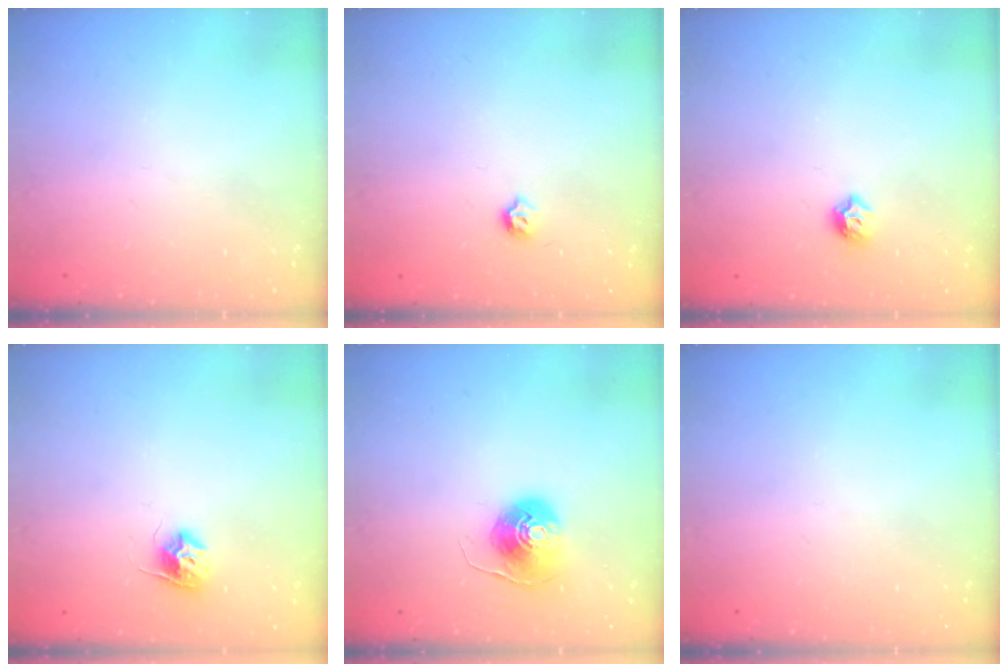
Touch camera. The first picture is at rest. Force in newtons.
{"total": 3.4, "press": 3.3, "slide": 0.5}
{"total": 5.6, "press": 5.6, "slide": 0.8}
{"total": 8.3, "press": 8.2, "slide": 0.6}
{"total": 8.5, "press": 8.4, "slide": 0.3}
{"total": 0.0}